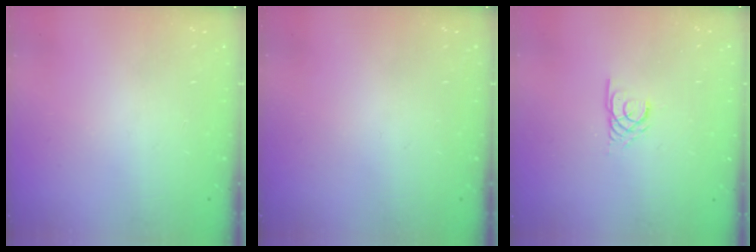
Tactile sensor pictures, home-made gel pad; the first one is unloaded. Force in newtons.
{"total": 0.0}
{"total": 2.3, "press": 2.3, "slide": 0.1}